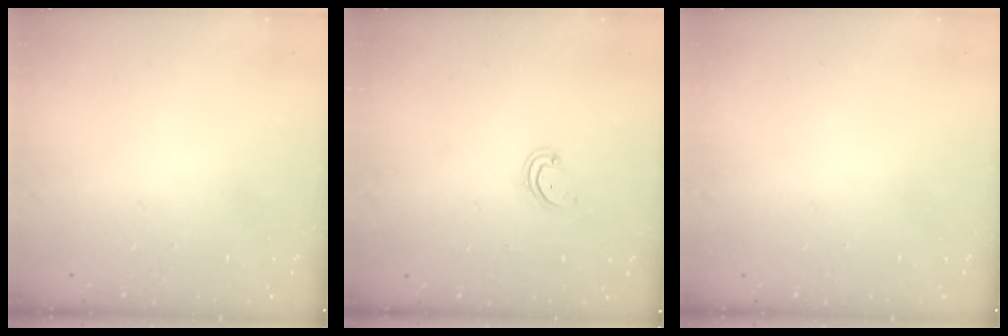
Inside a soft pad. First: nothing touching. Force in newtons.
{"total": 3.0, "press": 3.0, "slide": 0.2}
{"total": 0.0}